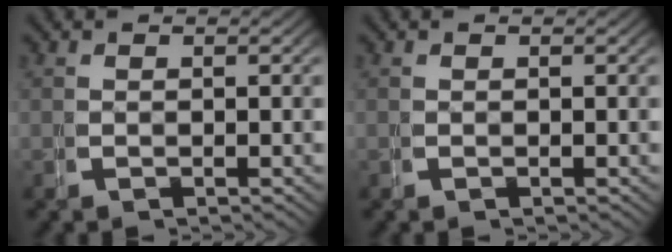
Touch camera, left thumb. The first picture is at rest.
{"total": 0.0}